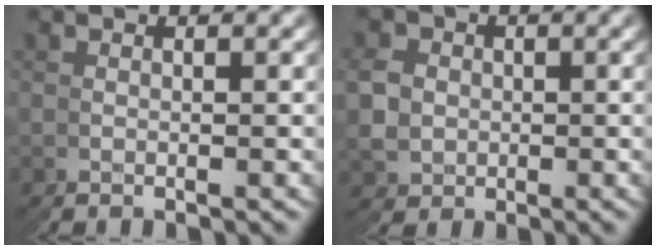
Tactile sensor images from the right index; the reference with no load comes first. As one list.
[{"total": 5.8, "force": [0.1, 5.8, 0.6], "torque": [-0.007, -0.023, 0.009]}]